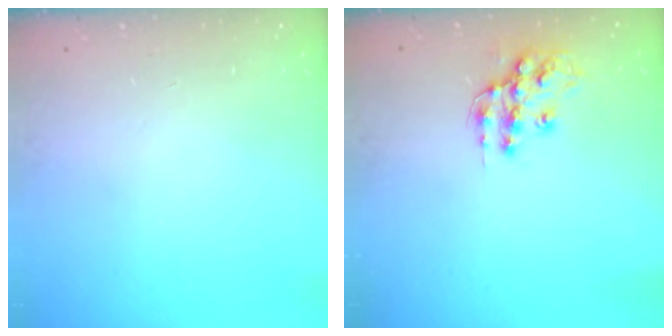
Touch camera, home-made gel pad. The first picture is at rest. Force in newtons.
{"total": 12.8, "press": 12.8, "slide": 0.9}